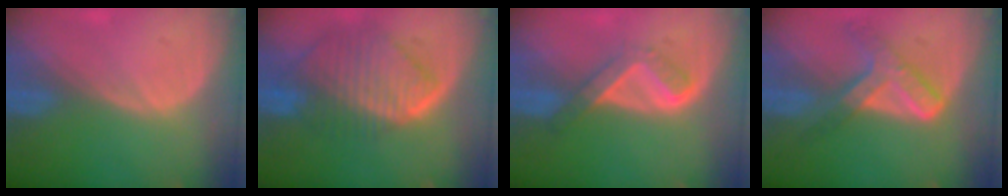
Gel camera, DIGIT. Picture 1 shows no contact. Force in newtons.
{"total": 10.1, "press": 8.8, "slide": 5.1}
{"total": 5.4, "press": 4.7, "slide": 2.6}
{"total": 7.3, "press": 6.2, "slide": 3.9}